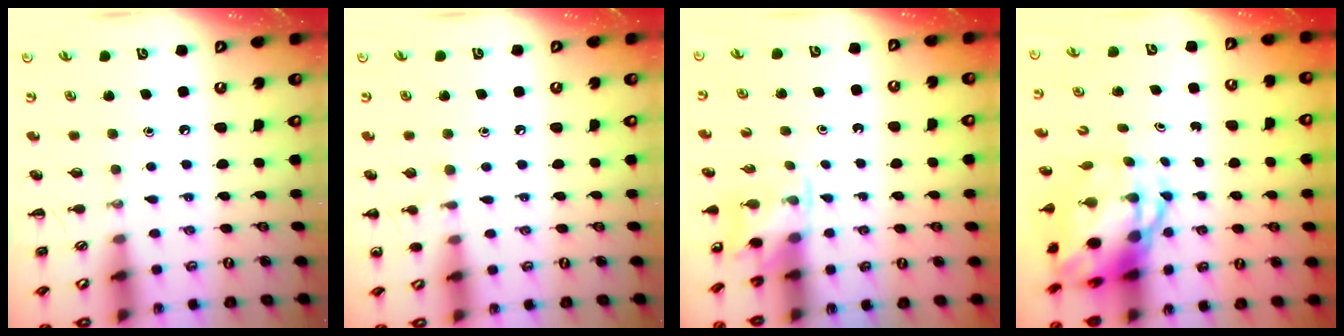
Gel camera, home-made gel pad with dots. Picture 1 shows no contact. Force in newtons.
{"total": 5.6, "press": 5.3, "slide": 1.7}
{"total": 2.6, "press": 2.5, "slide": 0.9}
{"total": 8.2, "press": 7.9, "slide": 2.0}